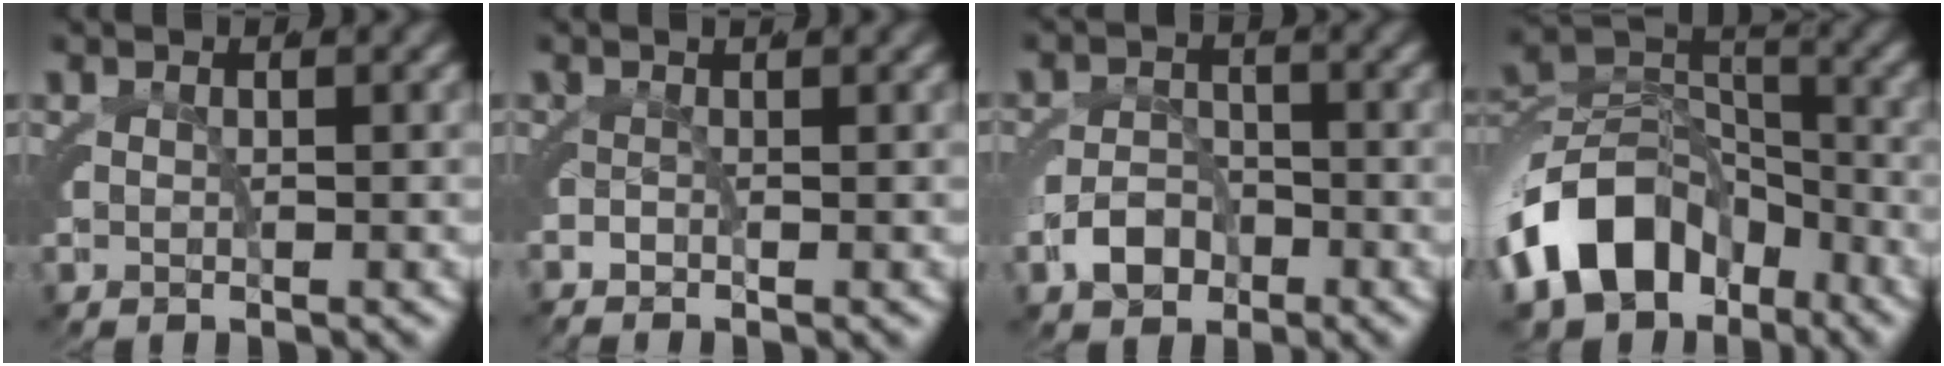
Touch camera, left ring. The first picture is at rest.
{"total": 1.0, "force": [-0.6, 0.6, 0.5], "torque": [-0.009, 0.006, -0.017]}
{"total": 2.8, "force": [-1.8, 1.9, 1.0], "torque": [0.000, -0.001, -0.035]}
{"total": 9.3, "force": [-4.3, 6.3, 5.4], "torque": [-0.085, -0.017, -0.068]}